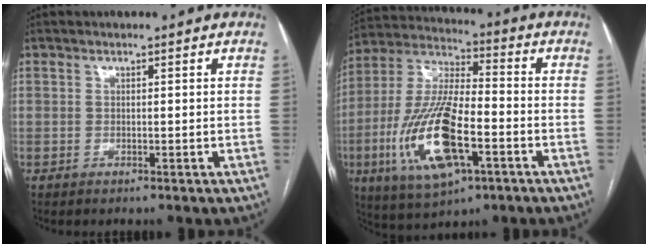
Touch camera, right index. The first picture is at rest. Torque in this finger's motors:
{"motor_torque": [2.14, 0.00, 0.59, 0.21]}